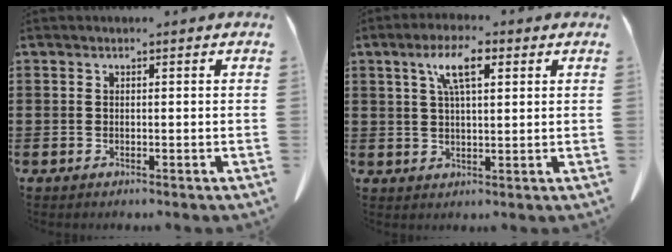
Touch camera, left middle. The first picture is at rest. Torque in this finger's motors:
{"motor_torque": [2.14, 0.00, 0.54, 0.16]}